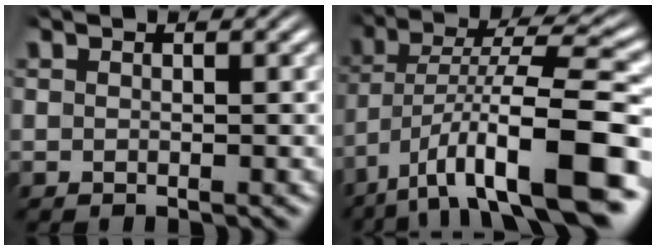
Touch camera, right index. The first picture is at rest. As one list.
[{"total": 10.7, "force": [-3.5, 4.1, 9.2], "torque": [-0.155, -0.020, -0.036]}]